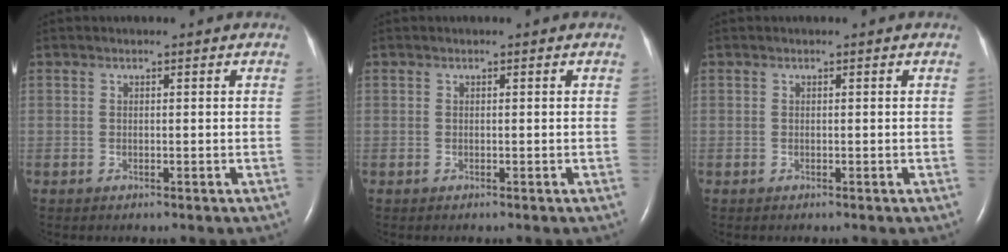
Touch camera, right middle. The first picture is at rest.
{"total": 0.0}
{"total": 0.0}